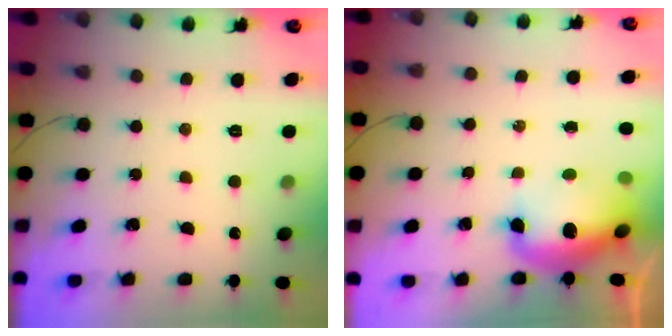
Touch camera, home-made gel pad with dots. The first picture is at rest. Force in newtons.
{"total": 12.5, "press": 12.2, "slide": 2.7}